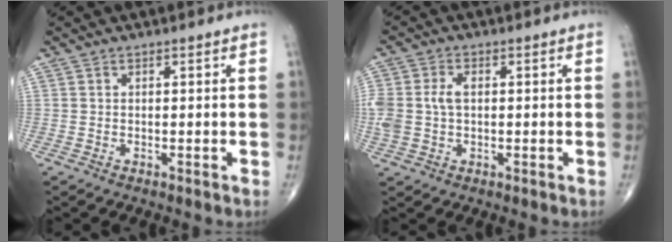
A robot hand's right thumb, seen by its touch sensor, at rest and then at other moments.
{"total": 6.4, "force": [0.4, 4.2, 4.8], "torque": [-0.119, 0.017, 0.011]}